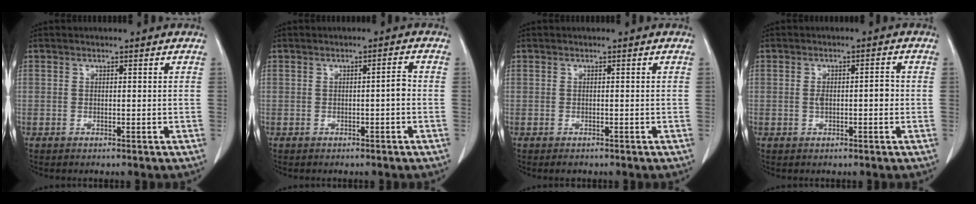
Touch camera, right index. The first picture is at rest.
{"total": 1.6, "force": [-0.4, 0.2, 1.5], "torque": [-0.020, 0.003, -0.007]}
{"total": 0.8, "force": [-0.7, 0.4, 0.3], "torque": [-0.005, -0.001, -0.007]}
{"total": 3.3, "force": [-0.2, 1.2, 3.1], "torque": [-0.056, 0.011, -0.001]}